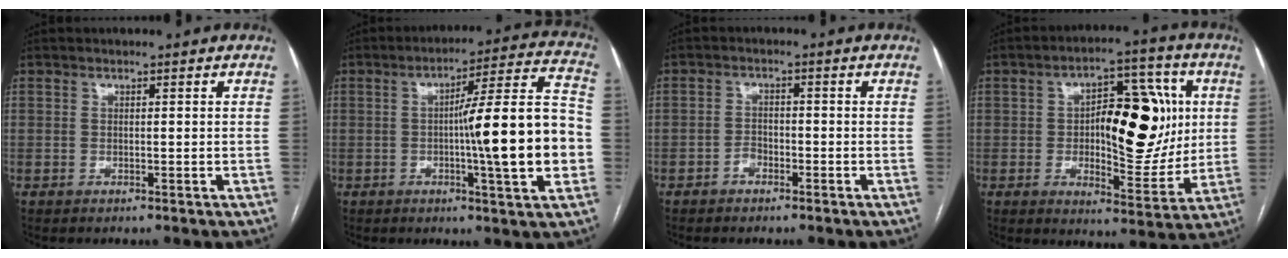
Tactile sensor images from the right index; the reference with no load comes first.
{"total": 16.9, "force": [-2.4, 0.6, 16.8], "torque": [-0.240, 0.015, -0.037]}
{"total": 1.9, "force": [-1.3, 1.1, 0.9], "torque": [-0.012, 0.006, -0.023]}
{"total": 16.3, "force": [1.7, 6.8, 14.8], "torque": [-0.208, 0.026, 0.035]}